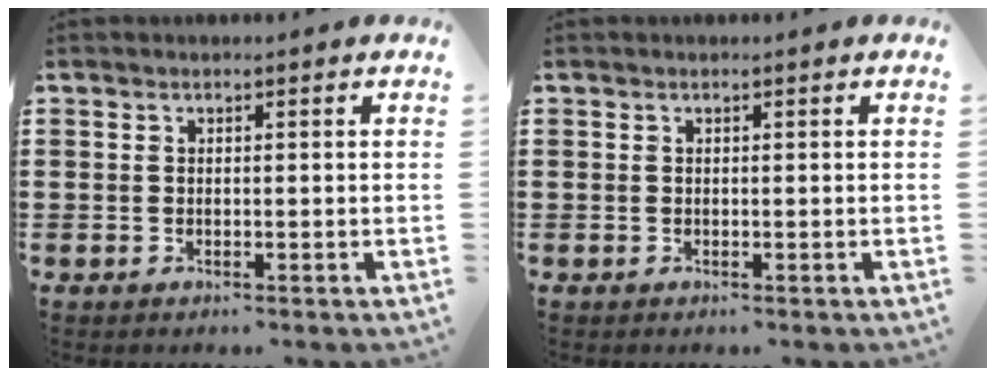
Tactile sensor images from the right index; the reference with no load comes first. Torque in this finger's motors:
{"motor_torque": [-0.19, 0.37, 0.00, 0.00]}